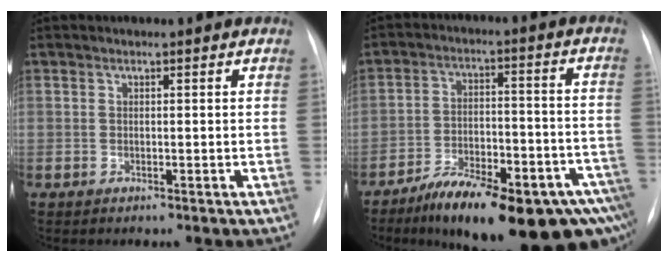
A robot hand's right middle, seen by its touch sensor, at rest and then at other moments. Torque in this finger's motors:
{"motor_torque": [1.09, -1.05, 0.88, 0.16]}